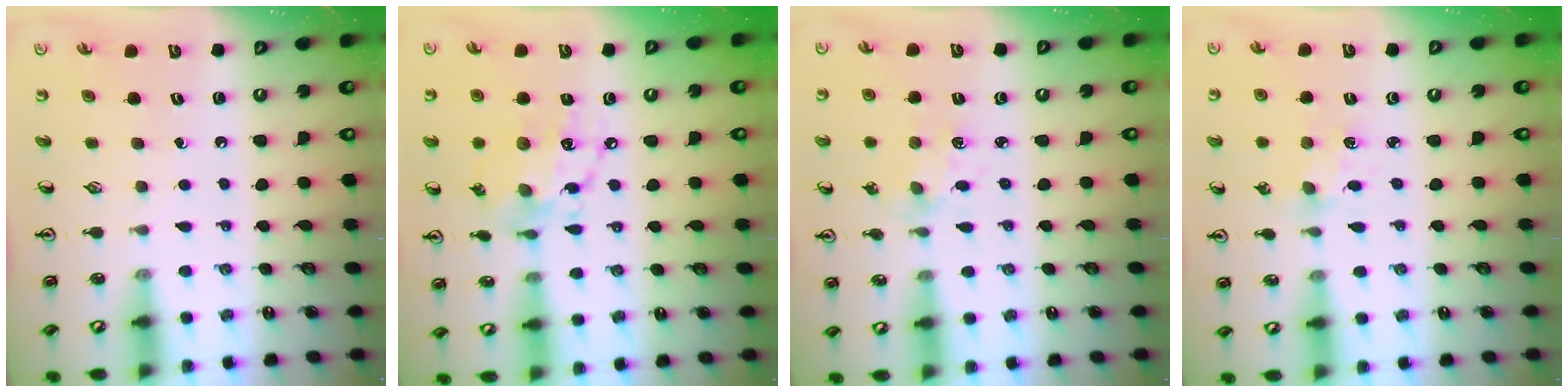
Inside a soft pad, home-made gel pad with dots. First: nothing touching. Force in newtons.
{"total": 12.6, "press": 12.6, "slide": 0.8}
{"total": 2.0, "press": 2.0, "slide": 0.3}
{"total": 1.2, "press": 1.2, "slide": 0.2}